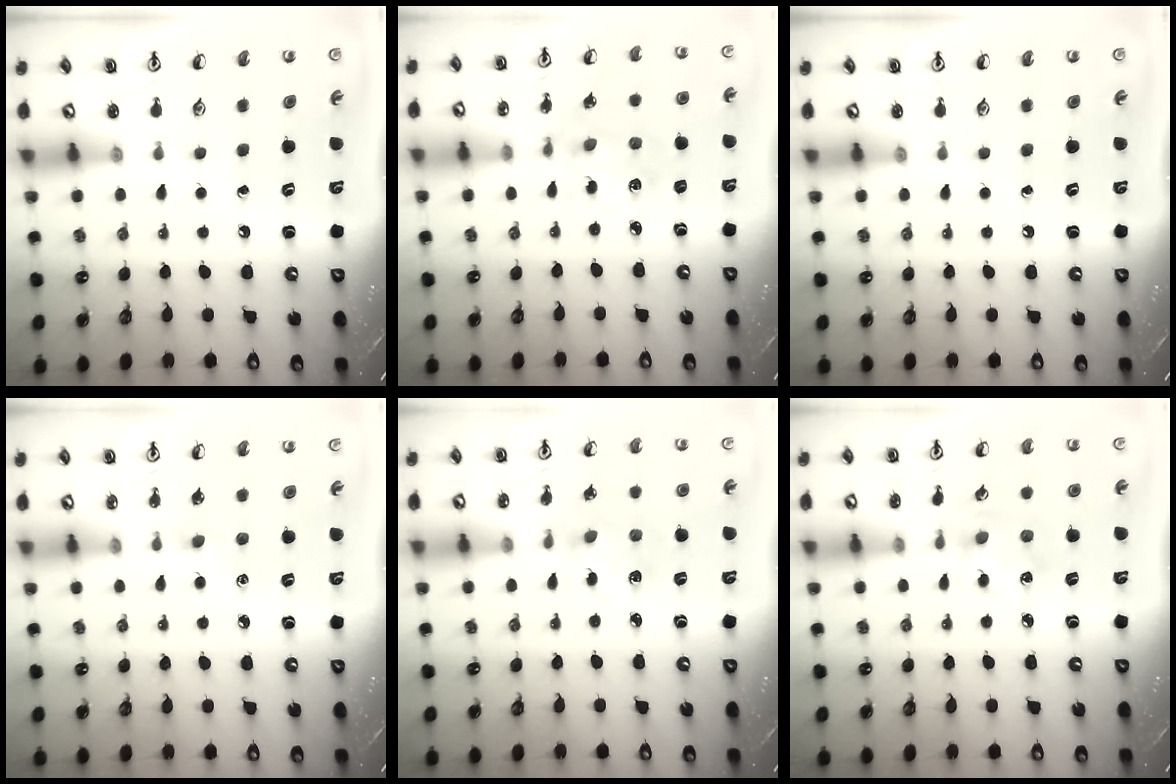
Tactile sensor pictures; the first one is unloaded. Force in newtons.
{"total": 1.9, "press": 1.9, "slide": 0.2}
{"total": 0.0}
{"total": 2.8, "press": 2.7, "slide": 0.5}
{"total": 2.4, "press": 2.3, "slide": 0.4}
{"total": 2.5, "press": 2.5, "slide": 0.4}